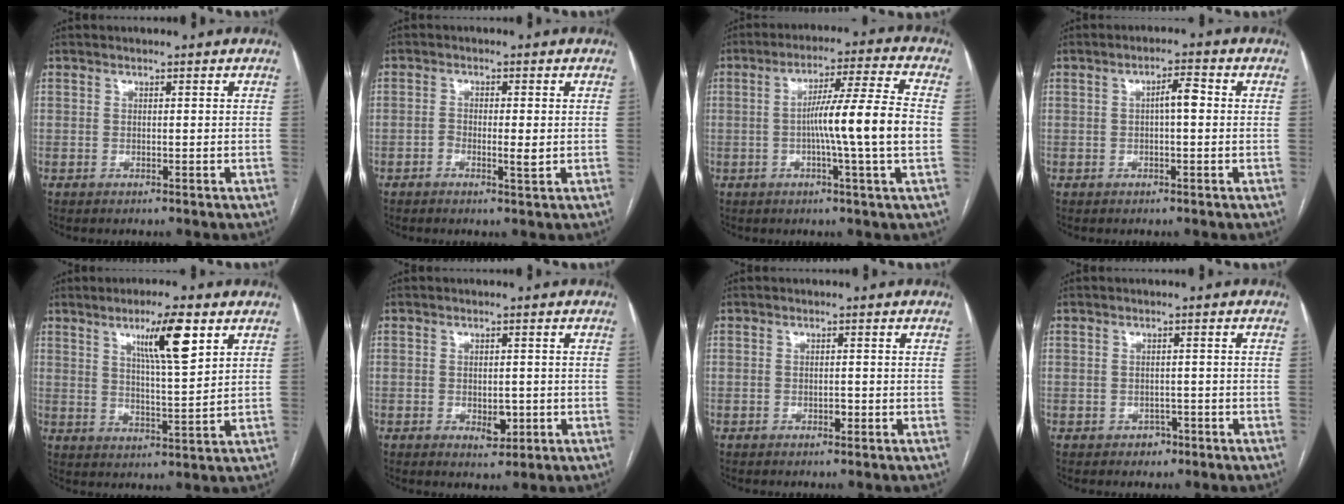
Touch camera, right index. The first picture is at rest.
{"total": 2.7, "force": [-0.6, 0.8, 2.5], "torque": [-0.042, 0.000, -0.008]}
{"total": 12.1, "force": [-1.2, -1.4, 12.0], "torque": [-0.193, 0.006, -0.025]}
{"total": 3.1, "force": [0.1, 0.6, 3.0], "torque": [-0.047, 0.009, 0.000]}
{"total": 9.3, "force": [4.8, 0.7, 7.9], "torque": [-0.135, -0.002, 0.079]}
{"total": 3.1, "force": [-0.9, 1.8, 2.4], "torque": [-0.033, -0.001, -0.004]}
{"total": 1.1, "force": [-0.5, 0.6, 0.8], "torque": [-0.013, 0.001, -0.006]}
{"total": 2.0, "force": [-1.2, 1.5, 0.6], "torque": [-0.004, 0.006, -0.012]}